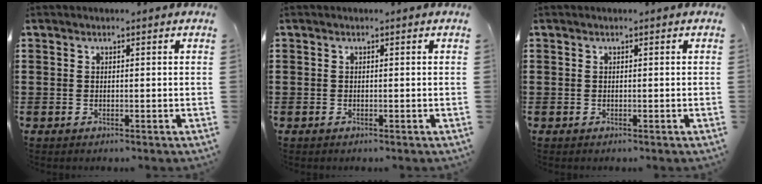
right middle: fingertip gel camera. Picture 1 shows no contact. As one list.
[{"total": 0.0}, {"total": 0.0}]